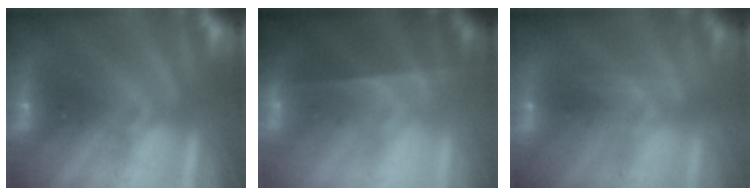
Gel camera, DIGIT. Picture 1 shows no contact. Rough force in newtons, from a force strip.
{"total": 8.9}
{"total": 2.4}